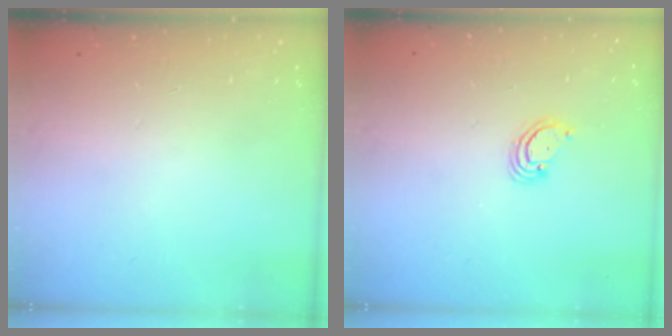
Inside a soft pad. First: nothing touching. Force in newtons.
{"total": 2.8, "press": 2.8, "slide": 0.3}